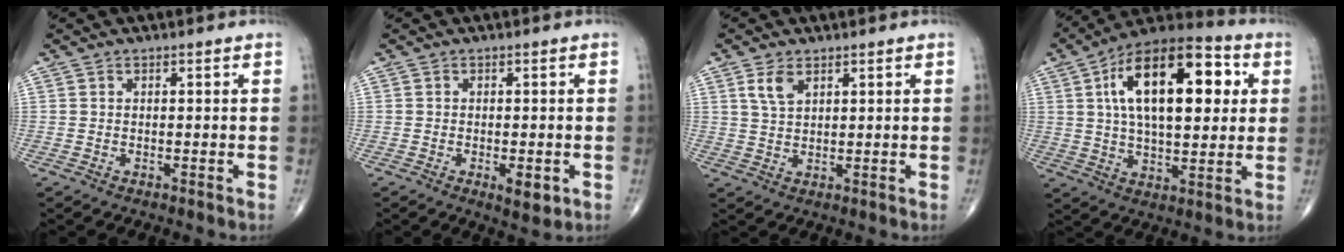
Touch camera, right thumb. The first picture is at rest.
{"total": 3.7, "force": [-1.2, 1.5, 3.1], "torque": [-0.039, -0.006, -0.013]}
{"total": 3.9, "force": [2.0, 2.0, 2.6], "torque": [-0.048, -0.005, 0.044]}
{"total": 22.7, "force": [5.6, 10.8, 19.1], "torque": [-0.283, 0.010, 0.078]}